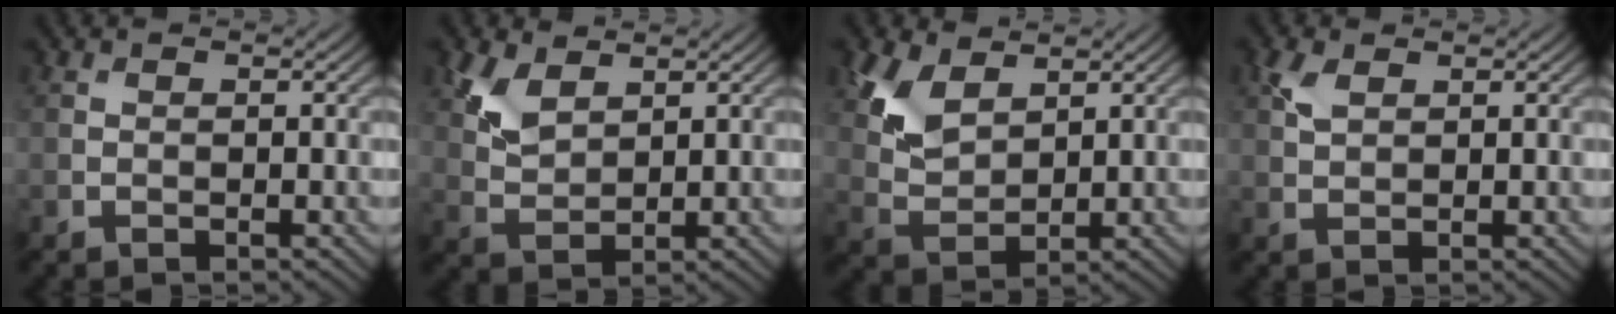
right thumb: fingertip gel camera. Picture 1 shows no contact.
{"total": 4.8, "force": [2.7, 2.7, 3.0], "torque": [-0.077, -0.001, 0.059]}
{"total": 6.2, "force": [3.4, 3.6, 3.8], "torque": [-0.096, -0.004, 0.071]}
{"total": 2.5, "force": [1.3, 1.4, 1.6], "torque": [-0.044, 0.003, 0.027]}